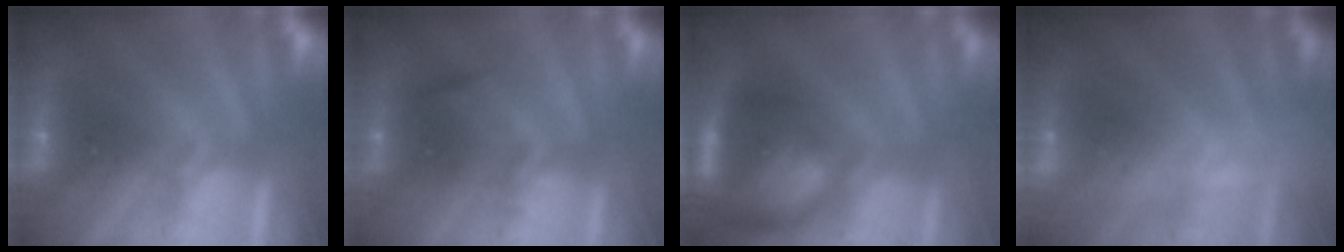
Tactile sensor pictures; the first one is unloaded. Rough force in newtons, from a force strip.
{"total": 2.4}
{"total": 7.7}
{"total": 2.8}